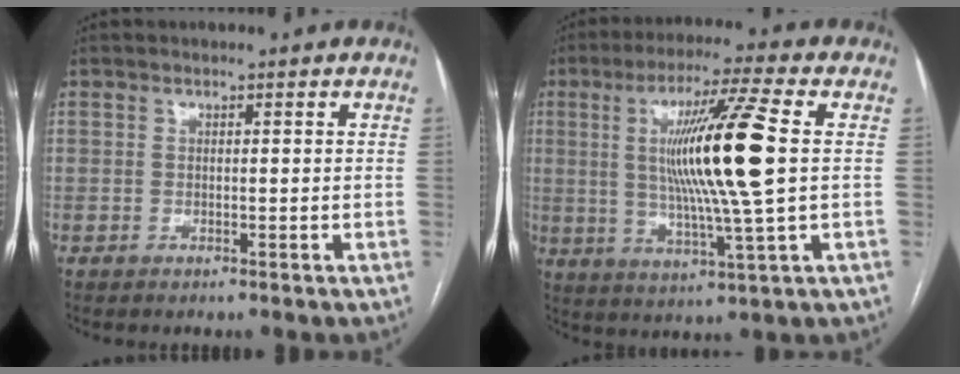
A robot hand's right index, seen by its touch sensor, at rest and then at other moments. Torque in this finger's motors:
{"motor_torque": [2.14, 0.00, 1.05, 0.21]}